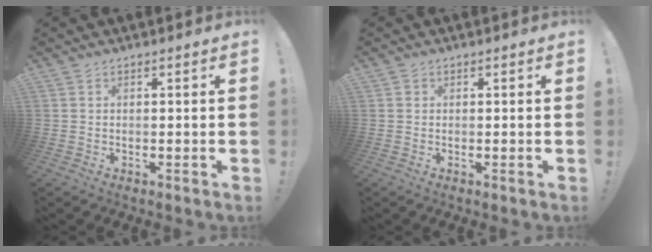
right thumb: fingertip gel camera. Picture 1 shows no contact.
{"total": 0.7, "force": [0.2, 0.7, 0.1], "torque": [0.002, 0.002, 0.004]}